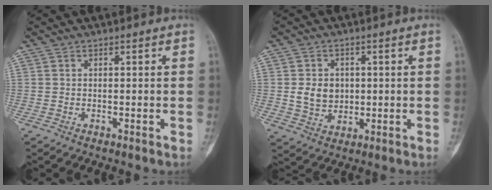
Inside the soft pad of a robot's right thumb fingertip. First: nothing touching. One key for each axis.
{"total": 6.8, "fx": 0.5, "fy": 5.6, "fz": 3.8, "tx": -0.044, "ty": -0.005, "tz": 0.017}